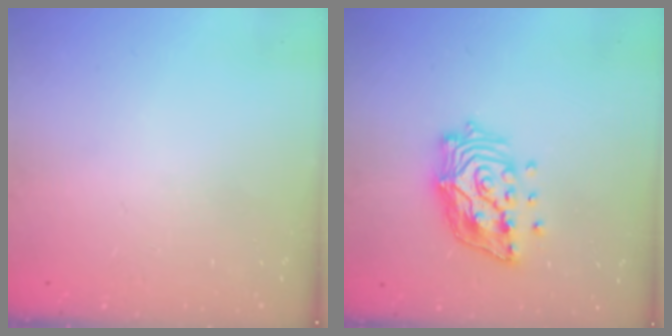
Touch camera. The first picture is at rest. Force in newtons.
{"total": 14.9, "press": 14.8, "slide": 1.7}